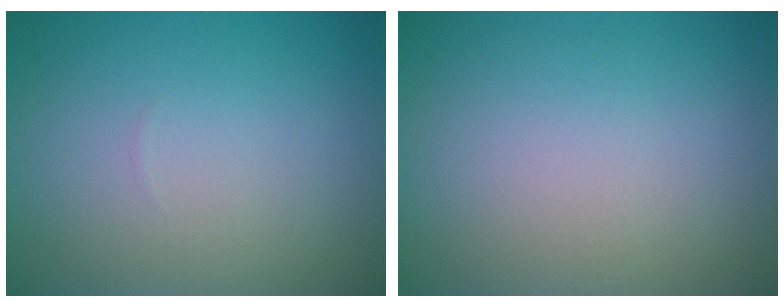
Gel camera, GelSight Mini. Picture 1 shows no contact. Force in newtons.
{"total": 0.0}